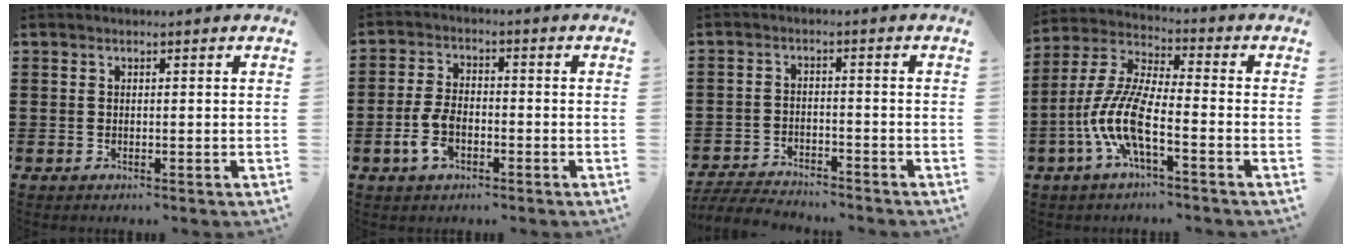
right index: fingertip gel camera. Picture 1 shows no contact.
{"total": 5.5, "force": [-2.2, 3.0, 4.1], "torque": [-0.097, 0.000, -0.045]}
{"total": 3.9, "force": [-3.9, 0.4, 0.2], "torque": [-0.014, 0.000, -0.085]}
{"total": 9.7, "force": [-4.2, 2.3, 8.4], "torque": [-0.210, -0.016, -0.087]}